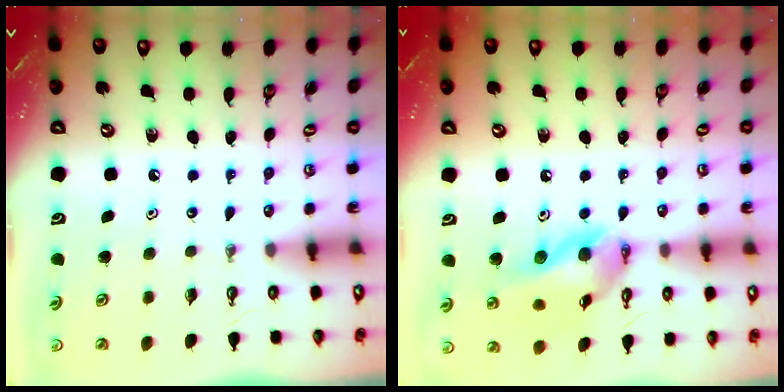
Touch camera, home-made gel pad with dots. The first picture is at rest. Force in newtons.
{"total": 14.9, "press": 14.7, "slide": 2.5}